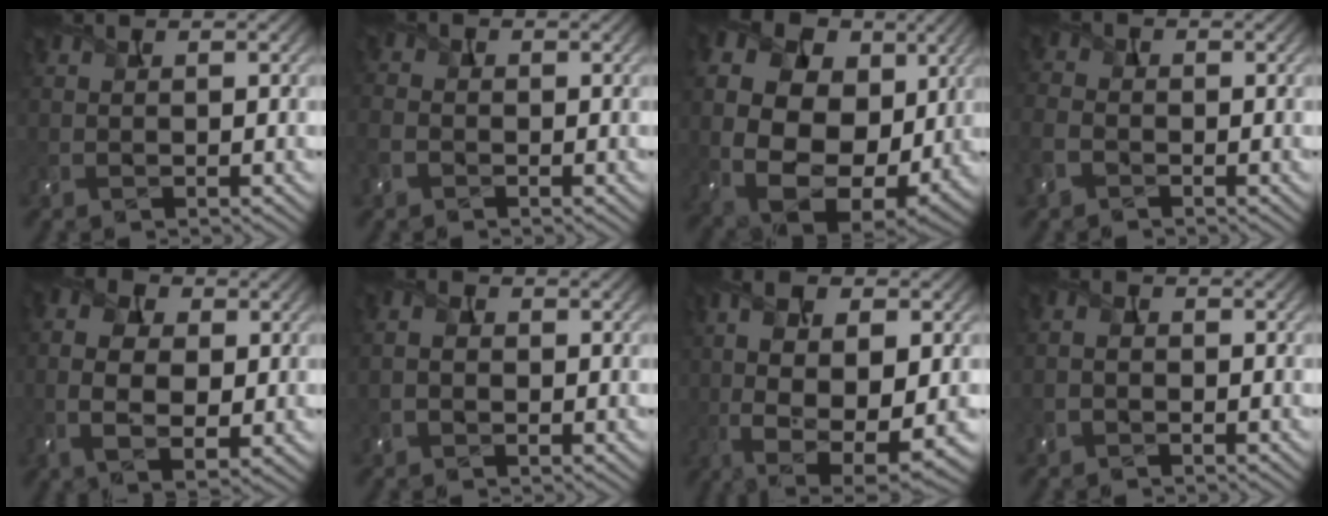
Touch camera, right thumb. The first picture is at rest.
{"total": 2.9, "force": [-1.3, 2.2, 1.4], "torque": [-0.046, -0.002, -0.041]}
{"total": 18.8, "force": [3.4, 14.0, 12.1], "torque": [-0.265, 0.012, 0.079]}
{"total": 4.0, "force": [-1.9, 2.9, 2.0], "torque": [-0.065, -0.004, -0.054]}
{"total": 7.8, "force": [0.2, 5.0, 6.0], "torque": [-0.149, 0.002, 0.003]}
{"total": 2.4, "force": [-0.2, 1.8, 1.6], "torque": [-0.024, 0.004, -0.012]}
{"total": 12.5, "force": [-1.1, 5.4, 11.2], "torque": [-0.214, -0.010, -0.005]}
{"total": 1.7, "force": [-0.7, 1.2, 0.9], "torque": [-0.021, 0.006, -0.020]}